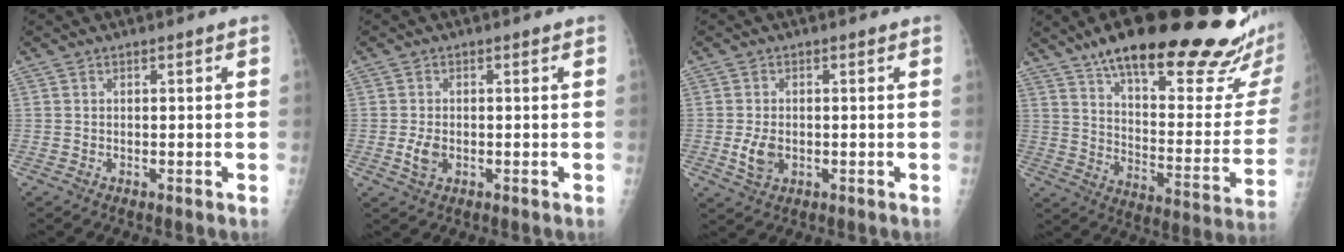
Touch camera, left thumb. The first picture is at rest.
{"total": 3.0, "force": [-0.6, 2.0, 2.2], "torque": [-0.044, -0.002, -0.009]}
{"total": 4.1, "force": [-0.7, 2.8, 3.0], "torque": [-0.055, -0.004, -0.007]}
{"total": 32.4, "force": [22.7, 7.9, 21.7], "torque": [-0.273, -0.079, 0.325]}